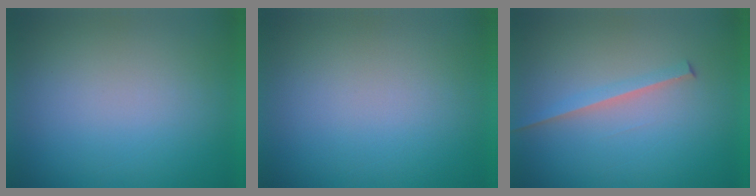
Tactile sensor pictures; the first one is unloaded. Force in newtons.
{"total": 0.0}
{"total": 1.8}